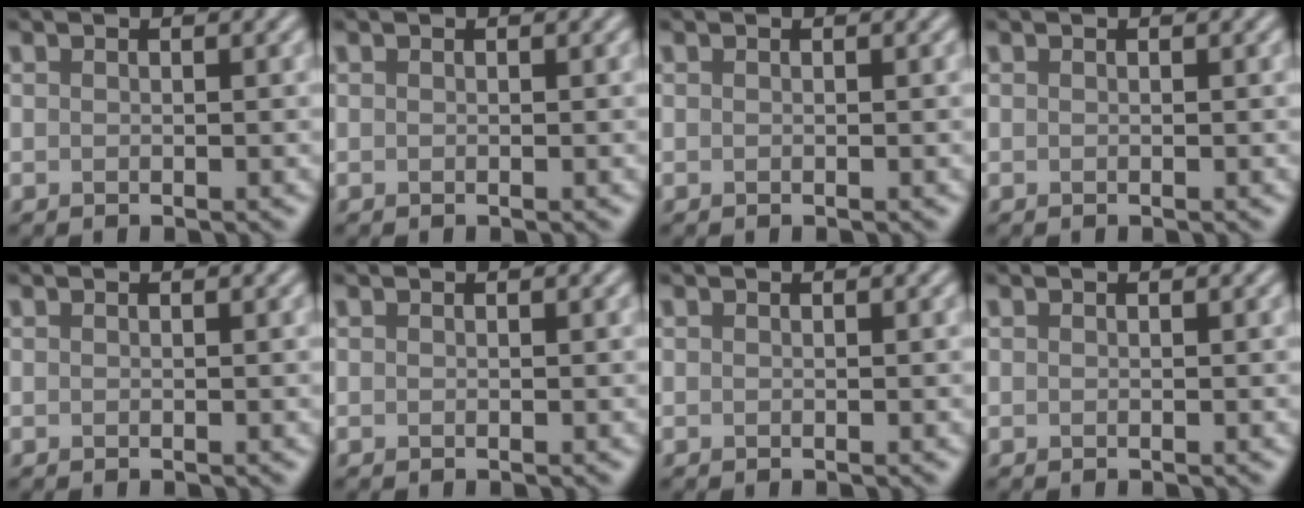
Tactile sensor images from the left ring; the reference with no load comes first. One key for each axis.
{"total": 0.0}
{"total": 0.0}
{"total": 0.0}
{"total": 0.0}
{"total": 0.0}
{"total": 0.0}
{"total": 0.0}